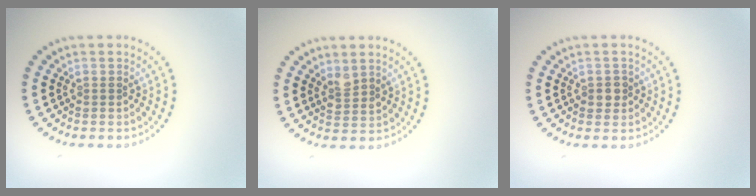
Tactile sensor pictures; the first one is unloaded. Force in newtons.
{"total": 1.6, "press": 1.4, "slide": 0.8}
{"total": 1.2, "press": 1.1, "slide": 0.5}